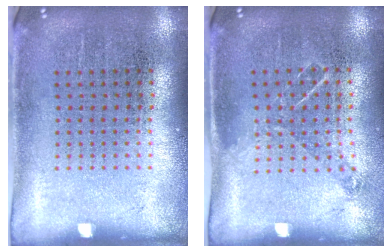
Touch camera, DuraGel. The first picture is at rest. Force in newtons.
{"total": 0.8, "press": 0.8, "slide": 0.2}